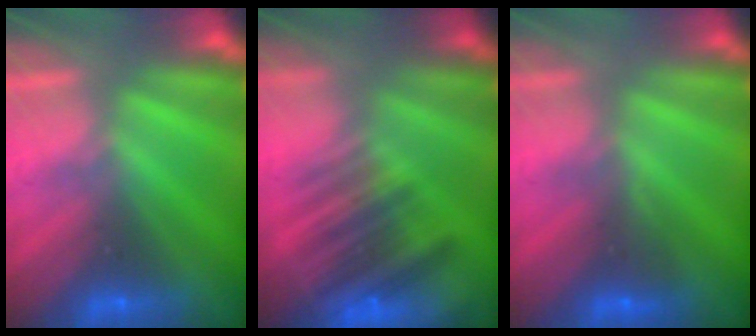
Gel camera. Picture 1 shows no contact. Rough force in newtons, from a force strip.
{"total": 7.2}
{"total": 2.9}